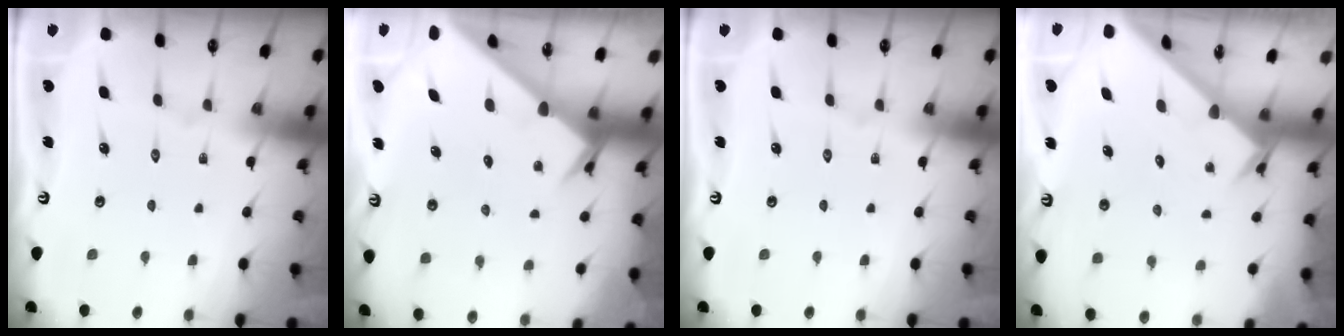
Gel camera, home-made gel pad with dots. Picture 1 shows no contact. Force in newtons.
{"total": 3.8, "press": 3.7, "slide": 0.2}
{"total": 0.0}
{"total": 2.4, "press": 2.4, "slide": 0.2}